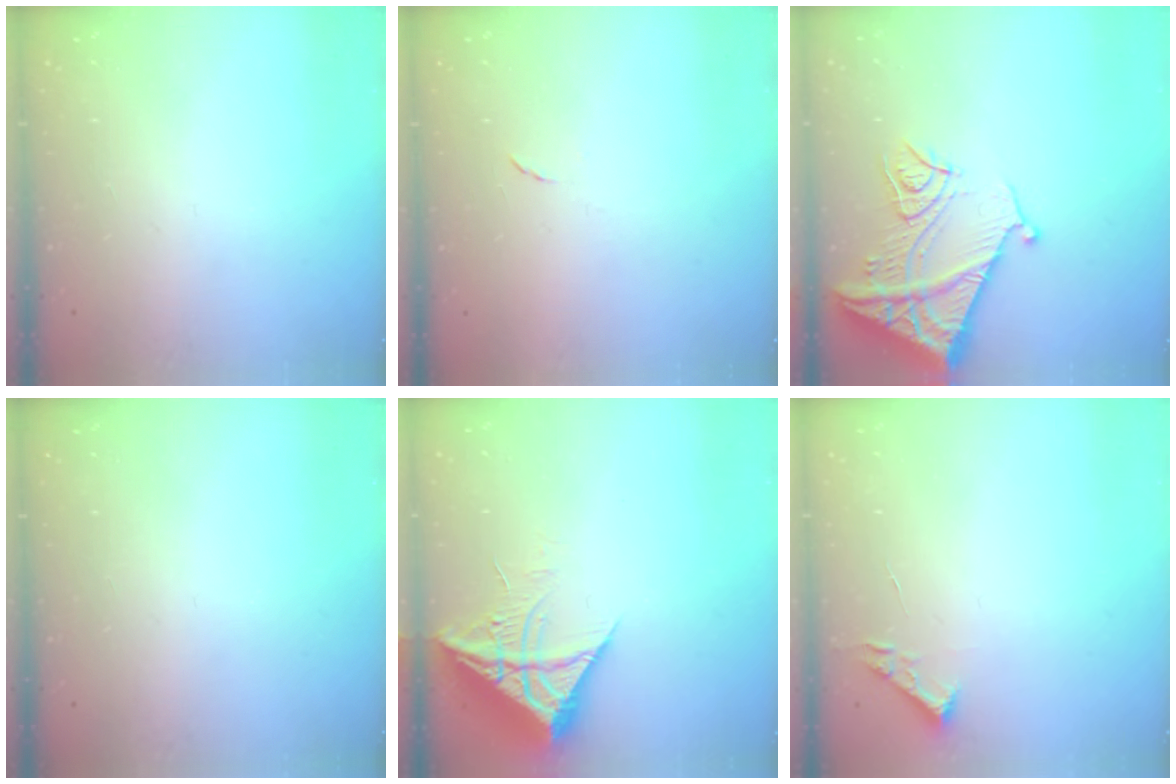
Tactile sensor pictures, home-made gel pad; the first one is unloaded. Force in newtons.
{"total": 4.2, "press": 4.2, "slide": 0.5}
{"total": 15.1, "press": 15.1, "slide": 1.5}
{"total": 0.0}
{"total": 10.3, "press": 10.3, "slide": 1.1}
{"total": 2.7, "press": 2.7, "slide": 0.4}